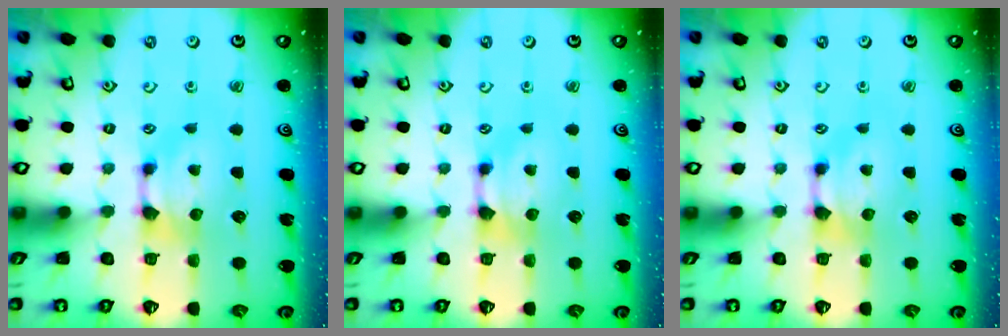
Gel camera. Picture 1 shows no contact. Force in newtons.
{"total": 0.0}
{"total": 0.0}